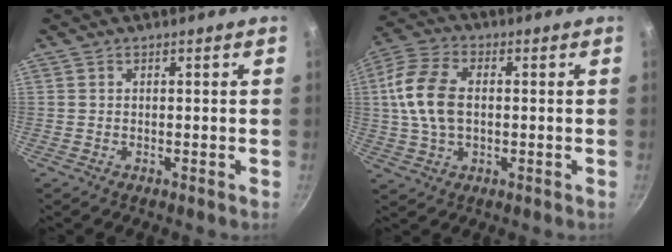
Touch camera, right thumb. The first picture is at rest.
{"total": 11.9, "force": [0.6, 7.5, 9.2], "torque": [-0.180, 0.019, 0.002]}